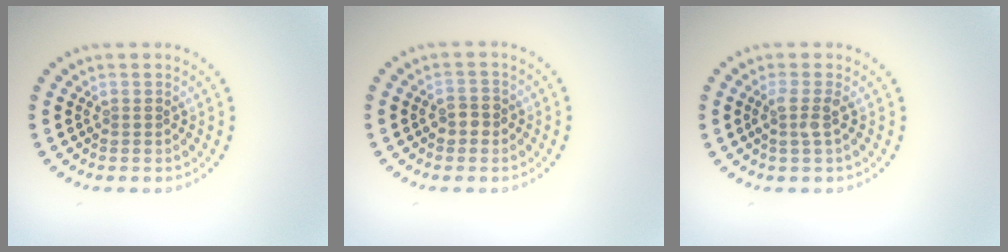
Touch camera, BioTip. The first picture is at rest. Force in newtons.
{"total": 1.7, "press": 1.6, "slide": 0.4}
{"total": 1.6, "press": 1.3, "slide": 1.1}